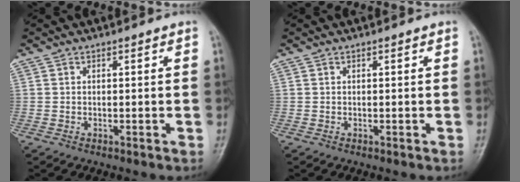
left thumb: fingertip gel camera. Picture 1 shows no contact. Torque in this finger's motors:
{"motor_torque": [0.00, 0.00, 0.03, -0.06, 0.00]}